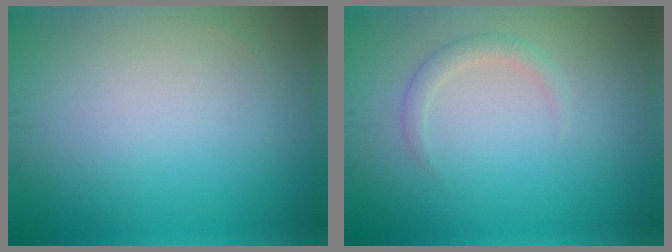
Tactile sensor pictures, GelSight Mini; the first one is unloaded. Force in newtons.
{"total": 1.4, "press": 1.4, "slide": 0.1}